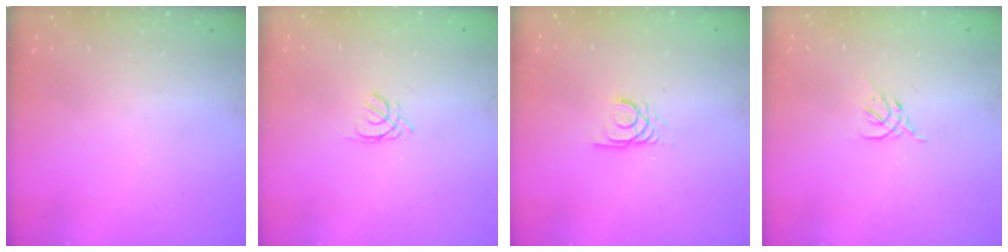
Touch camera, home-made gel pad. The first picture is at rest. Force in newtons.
{"total": 1.7, "press": 1.7, "slide": 0.3}
{"total": 2.4, "press": 2.4, "slide": 0.2}
{"total": 2.6, "press": 2.5, "slide": 0.8}